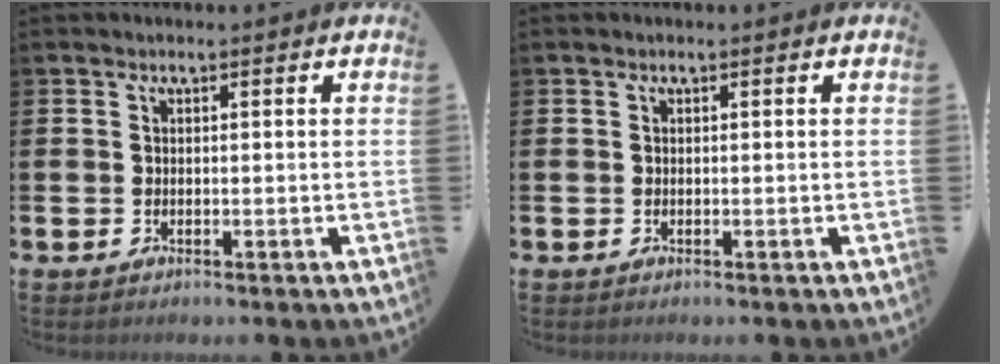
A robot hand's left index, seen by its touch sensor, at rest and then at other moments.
{"total": 0.0}